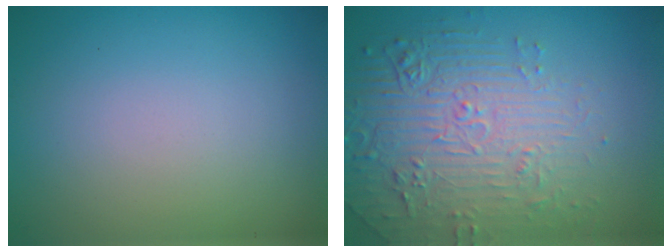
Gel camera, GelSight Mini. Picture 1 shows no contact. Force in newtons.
{"total": 4.4, "press": 4.1, "slide": 1.7}